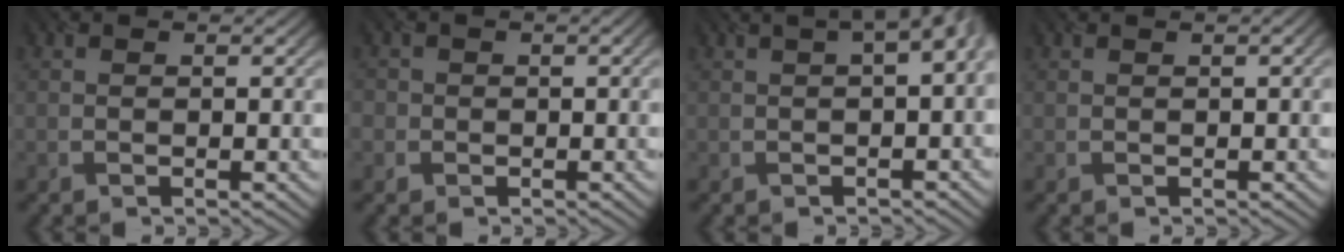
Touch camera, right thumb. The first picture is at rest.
{"total": 1.5, "force": [-0.6, 1.3, -0.2], "torque": [0.003, -0.006, -0.013]}
{"total": 5.1, "force": [0.8, 1.9, 4.6], "torque": [-0.043, 0.016, 0.010]}
{"total": 0.9, "force": [0.3, 0.1, 0.8], "torque": [-0.011, 0.005, 0.008]}